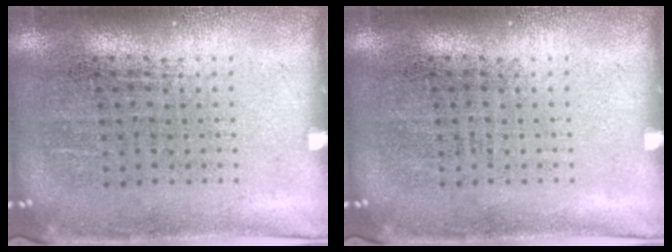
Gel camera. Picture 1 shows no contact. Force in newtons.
{"total": 0.0}